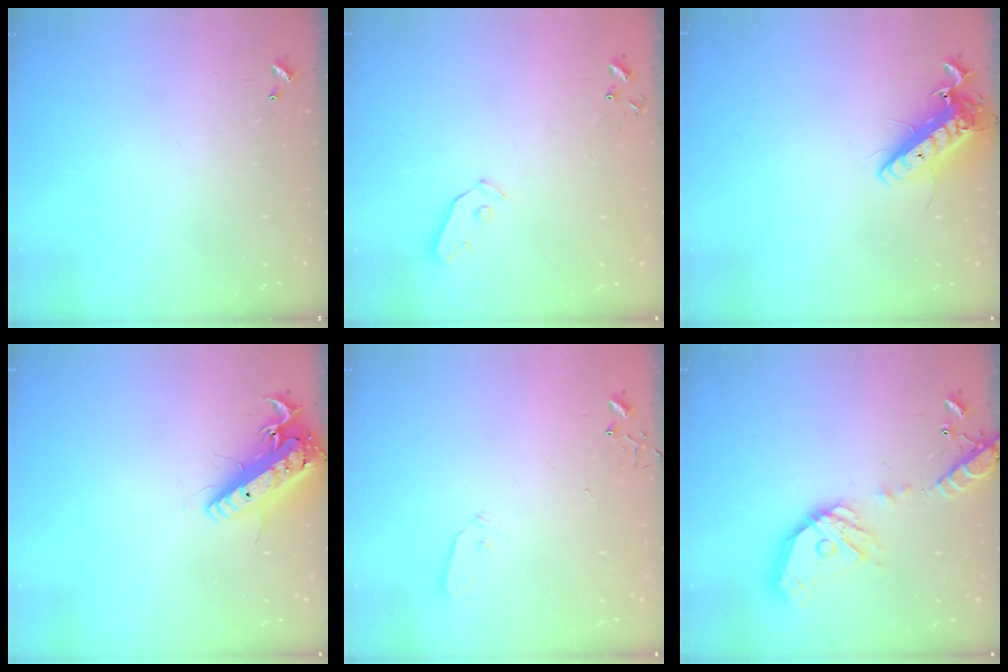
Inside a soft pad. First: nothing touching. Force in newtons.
{"total": 3.8, "press": 3.8, "slide": 0.4}
{"total": 14.0, "press": 13.7, "slide": 2.8}
{"total": 17.6, "press": 17.2, "slide": 3.6}
{"total": 3.6, "press": 3.6, "slide": 0.6}
{"total": 18.1, "press": 17.8, "slide": 3.3}